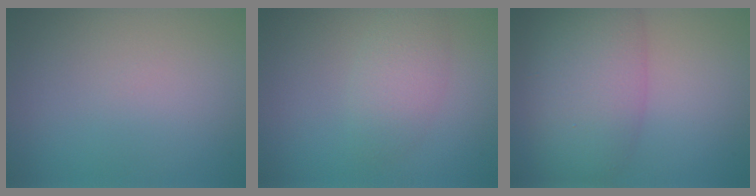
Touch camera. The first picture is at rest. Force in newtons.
{"total": 2.7, "press": 2.7, "slide": 0.1}
{"total": 7.9, "press": 7.9, "slide": 0.2}